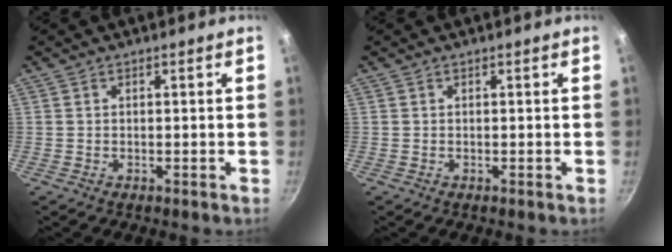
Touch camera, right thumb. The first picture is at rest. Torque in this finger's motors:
{"motor_torque": [-0.13, 0.14, 0.07, -0.05, 0.00]}